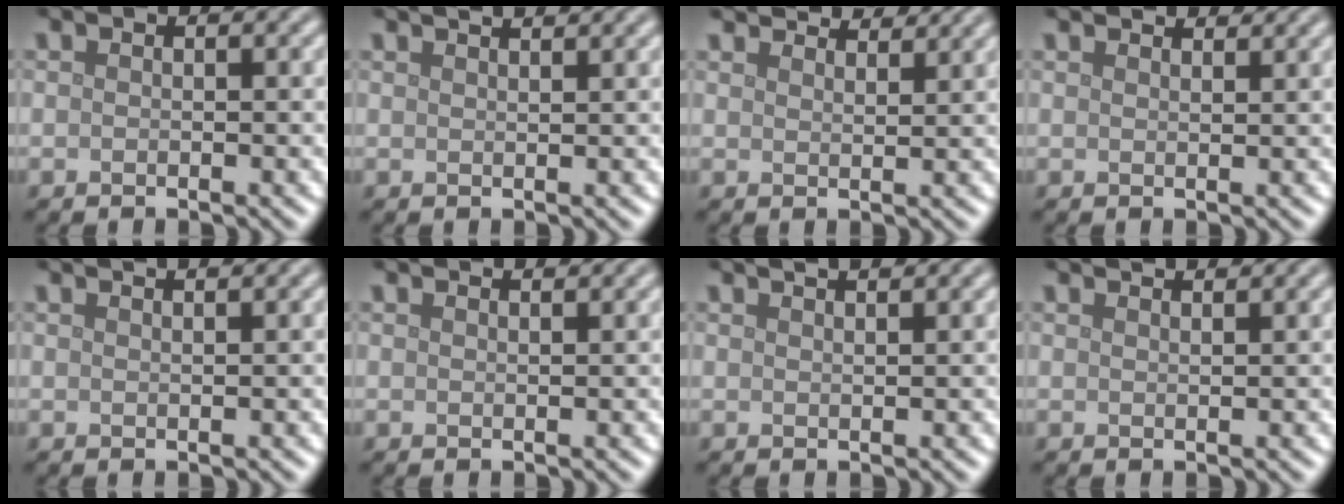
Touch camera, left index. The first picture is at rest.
{"total": 3.6, "force": [2.7, 1.2, 1.9], "torque": [-0.001, 0.020, 0.006]}
{"total": 5.0, "force": [4.7, 0.6, 1.4], "torque": [-0.019, 0.005, 0.054]}
{"total": 3.0, "force": [2.8, 0.5, 1.0], "torque": [-0.008, 0.002, 0.025]}
{"total": 3.7, "force": [2.7, 1.4, 2.0], "torque": [-0.003, 0.022, 0.001]}
{"total": 2.9, "force": [2.5, 0.9, 1.2], "torque": [0.000, 0.011, 0.005]}
{"total": 3.7, "force": [2.8, 1.3, 2.0], "torque": [-0.001, 0.023, 0.007]}
{"total": 3.3, "force": [2.8, 1.0, 1.5], "torque": [0.000, 0.015, 0.010]}